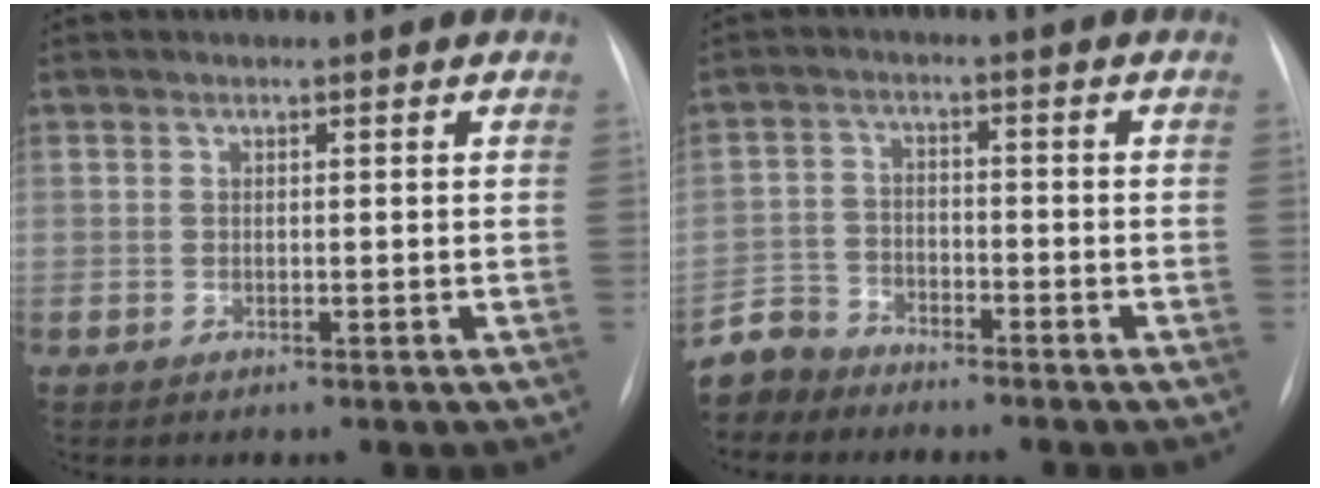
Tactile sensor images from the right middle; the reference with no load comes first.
{"total": 4.9, "force": [-4.5, 1.8, -0.6], "torque": [0.016, -0.003, -0.091]}